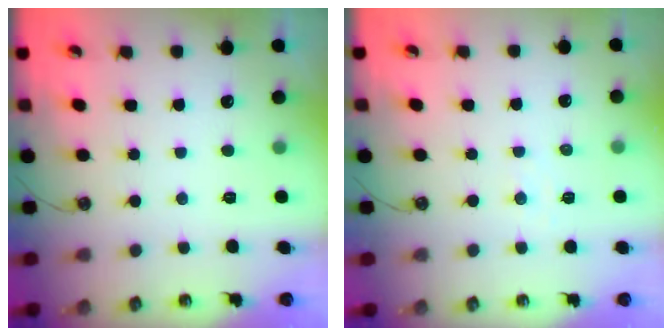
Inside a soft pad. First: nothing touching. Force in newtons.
{"total": 4.2, "press": 4.1, "slide": 0.6}